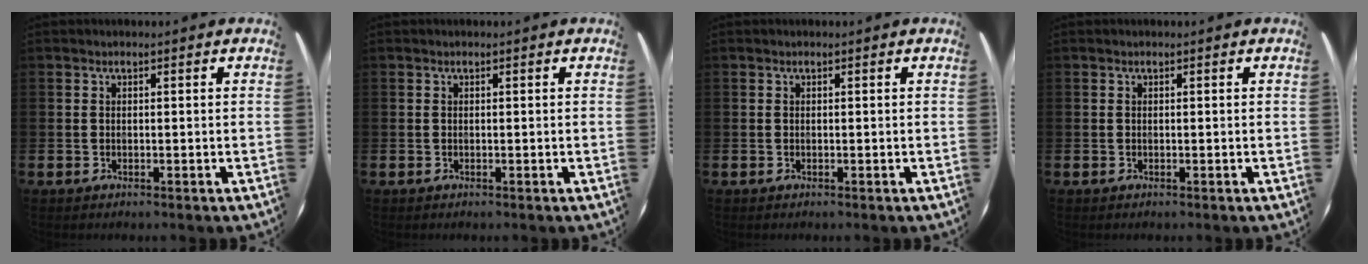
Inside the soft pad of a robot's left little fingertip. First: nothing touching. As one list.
[{"total": 0.0}, {"total": 0.0}, {"total": 0.0}]